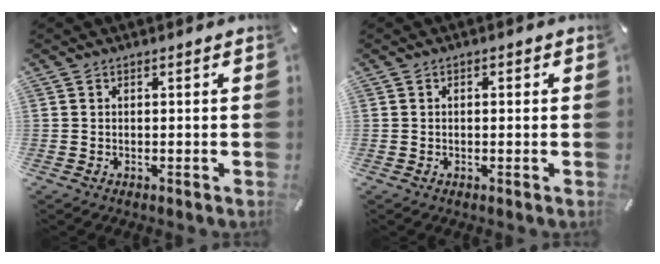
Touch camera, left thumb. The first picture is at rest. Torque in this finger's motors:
{"motor_torque": [-0.26, -0.07, -0.06, 0.00, 0.02]}